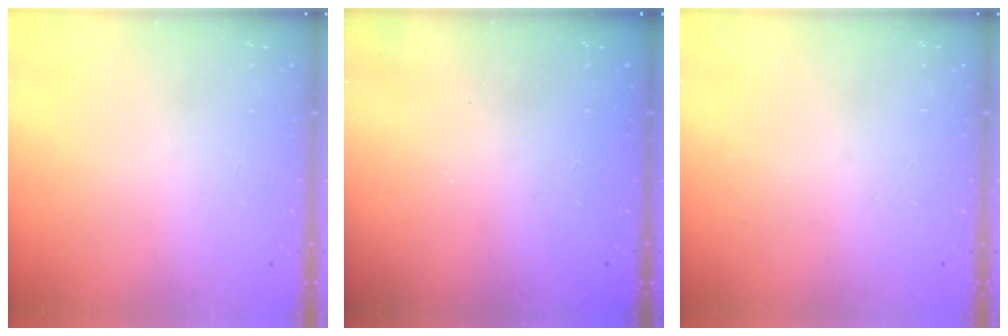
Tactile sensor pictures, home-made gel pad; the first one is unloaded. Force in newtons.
{"total": 2.5, "press": 2.4, "slide": 0.8}
{"total": 0.0}